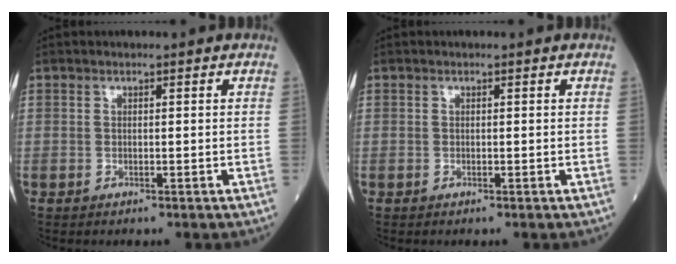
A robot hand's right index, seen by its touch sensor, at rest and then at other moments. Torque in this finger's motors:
{"motor_torque": [0.00, 0.00, 0.00, 0.00]}